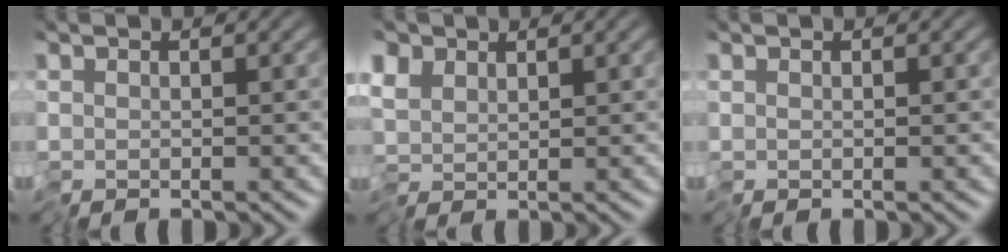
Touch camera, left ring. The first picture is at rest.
{"total": 1.7, "force": [0.6, 1.3, 0.9], "torque": [-0.018, 0.002, 0.006]}
{"total": 0.0}